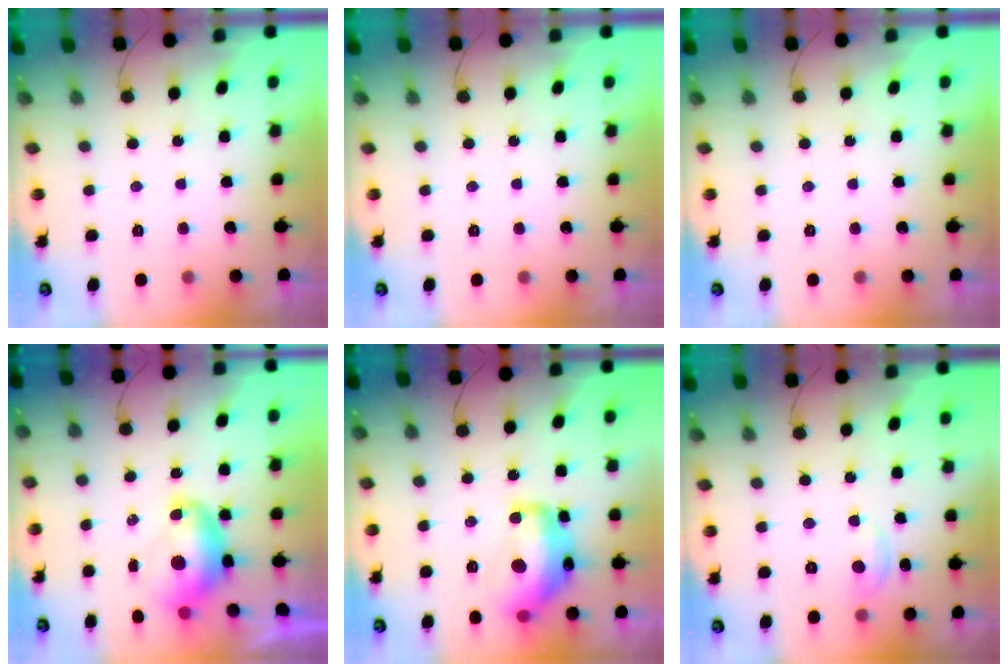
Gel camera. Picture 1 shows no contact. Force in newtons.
{"total": 0.0}
{"total": 0.0}
{"total": 8.2, "press": 8.1, "slide": 0.9}
{"total": 16.6, "press": 16.6, "slide": 1.0}
{"total": 3.8, "press": 3.7, "slide": 0.5}